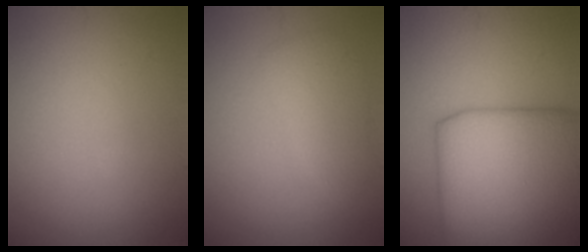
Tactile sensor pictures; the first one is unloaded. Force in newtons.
{"total": 2.6, "press": 2.6, "slide": 0.1}
{"total": 12.1, "press": 12.1, "slide": 0.3}